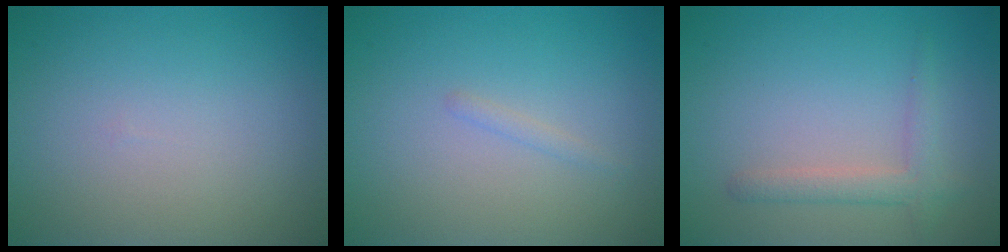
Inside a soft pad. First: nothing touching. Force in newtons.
{"total": 0.6, "press": 0.6, "slide": 0.0}
{"total": 2.2, "press": 2.2, "slide": 0.1}